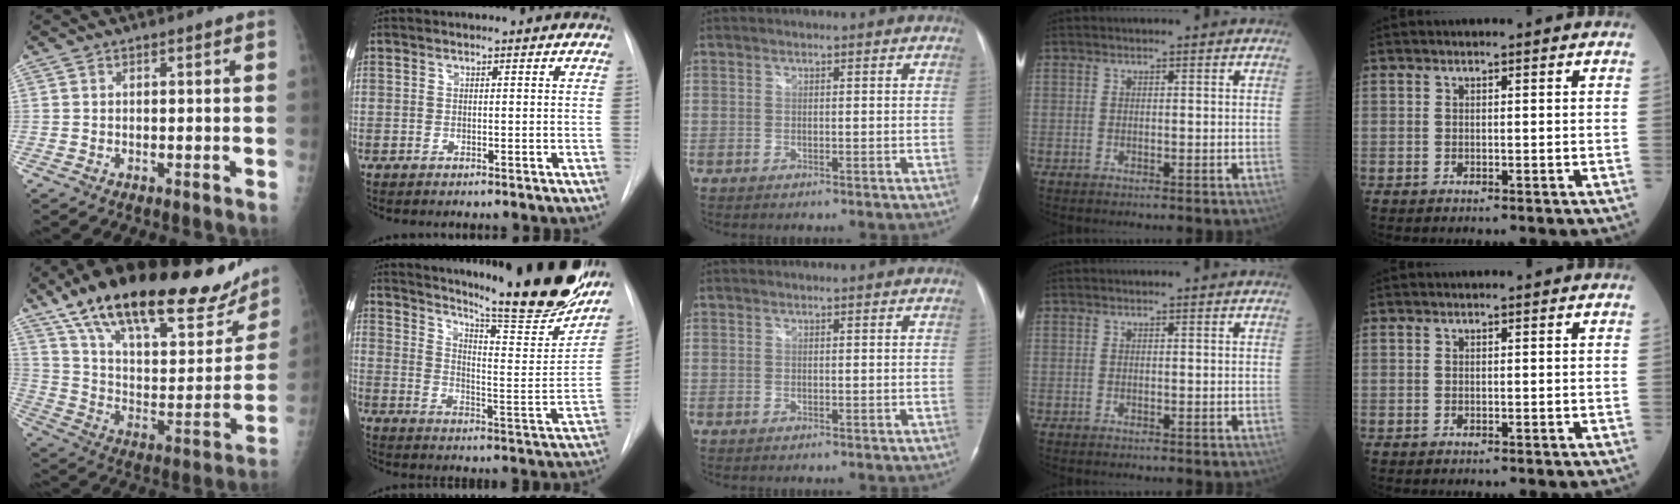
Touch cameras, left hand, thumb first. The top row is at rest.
{"thumb": {"total": 34.7, "force": [23.6, 12.7, 22.0], "torque": [-0.316, -0.034, 0.367]}, "index": {"total": 28.8, "force": [24.0, 2.9, 15.7], "torque": [-0.246, -0.086, 0.315]}}